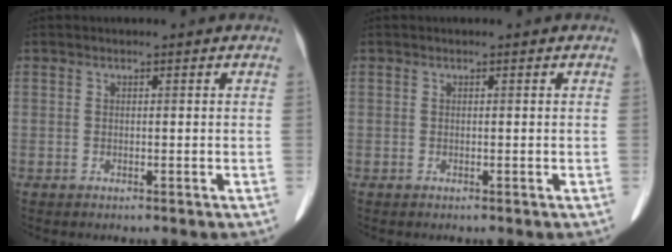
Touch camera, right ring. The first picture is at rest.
{"total": 0.0}